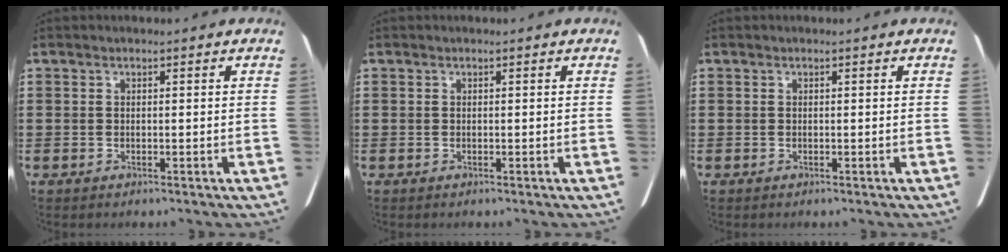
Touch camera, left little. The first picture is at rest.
{"total": 0.0}
{"total": 0.0}